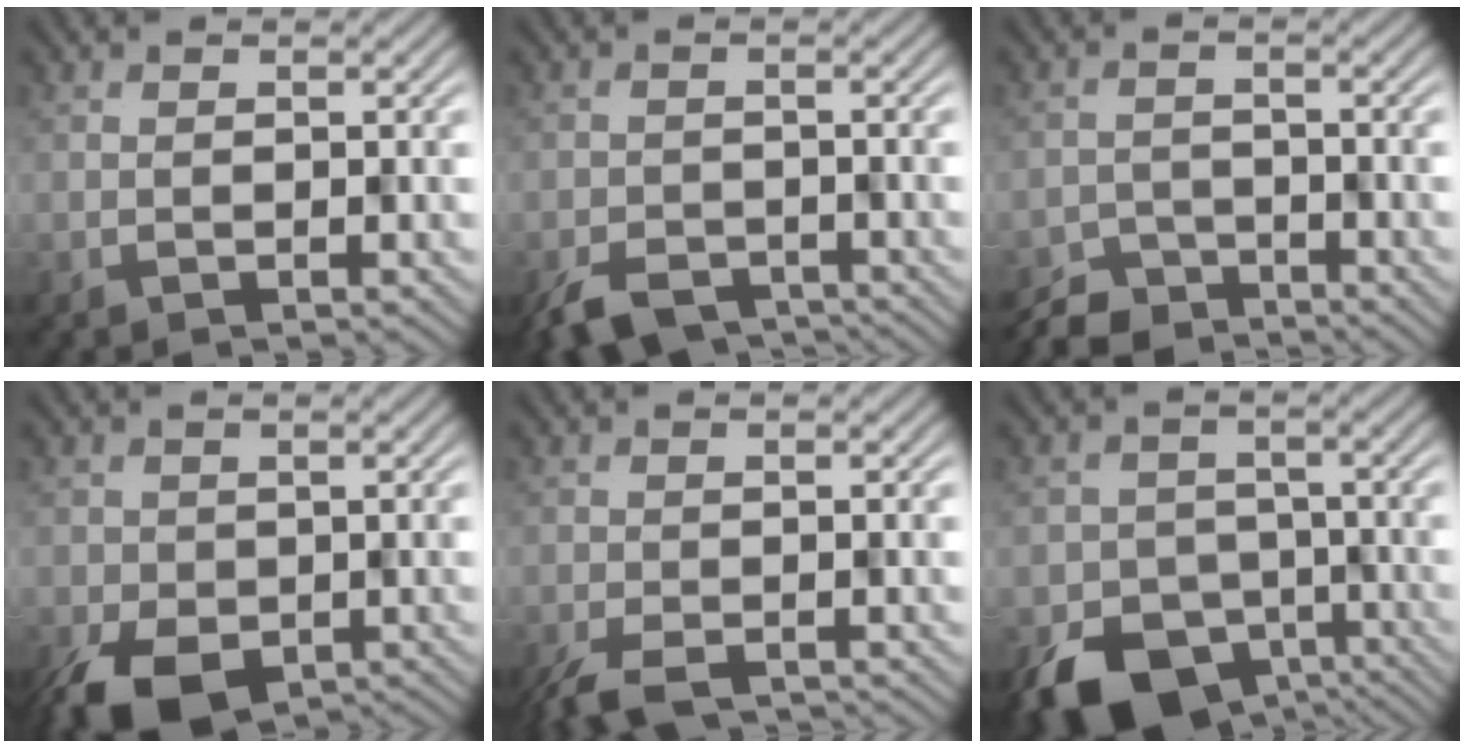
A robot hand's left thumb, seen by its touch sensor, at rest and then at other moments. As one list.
[{"total": 5.2, "force": [-4.1, 2.4, 2.3], "torque": [-0.043, -0.018, -0.068]}, {"total": 4.6, "force": [-4.4, 1.4, 0.2], "torque": [0.000, -0.011, -0.074]}, {"total": 8.0, "force": [-4.2, 4.6, 5.0], "torque": [-0.100, -0.038, -0.056]}, {"total": 4.6, "force": [-3.5, 1.3, 2.8], "torque": [-0.054, -0.018, -0.058]}, {"total": 9.3, "force": [-5.6, 6.3, 3.8], "torque": [-0.063, -0.033, -0.088]}]